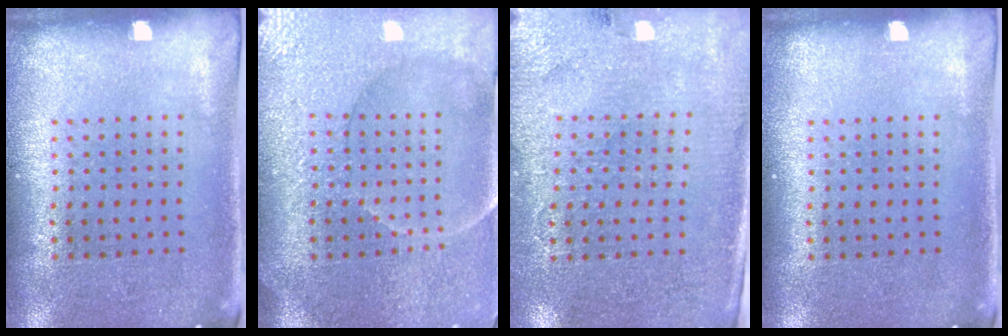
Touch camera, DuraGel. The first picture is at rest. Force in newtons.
{"total": 3.7, "press": 3.5, "slide": 1.1}
{"total": 3.0, "press": 2.8, "slide": 1.0}
{"total": 0.0}